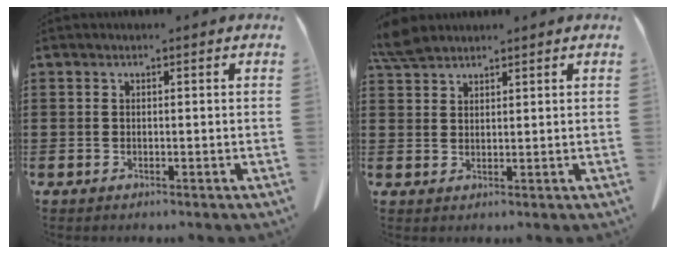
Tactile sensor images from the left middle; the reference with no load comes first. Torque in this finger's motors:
{"motor_torque": [0.32, -0.32, 0.03, 0.03]}